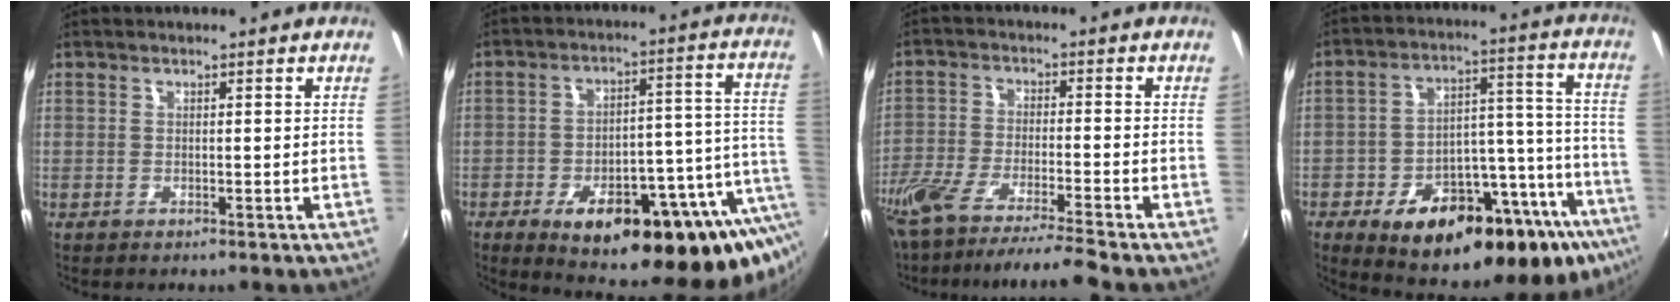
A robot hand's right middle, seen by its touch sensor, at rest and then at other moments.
{"total": 26.2, "force": [-13.4, 9.1, 20.6], "torque": [-0.276, -0.004, -0.169]}
{"total": 12.6, "force": [-10.8, -0.6, 6.3], "torque": [-0.135, -0.034, -0.193]}
{"total": 28.5, "force": [-18.3, 11.7, 18.4], "torque": [-0.263, 0.019, -0.245]}